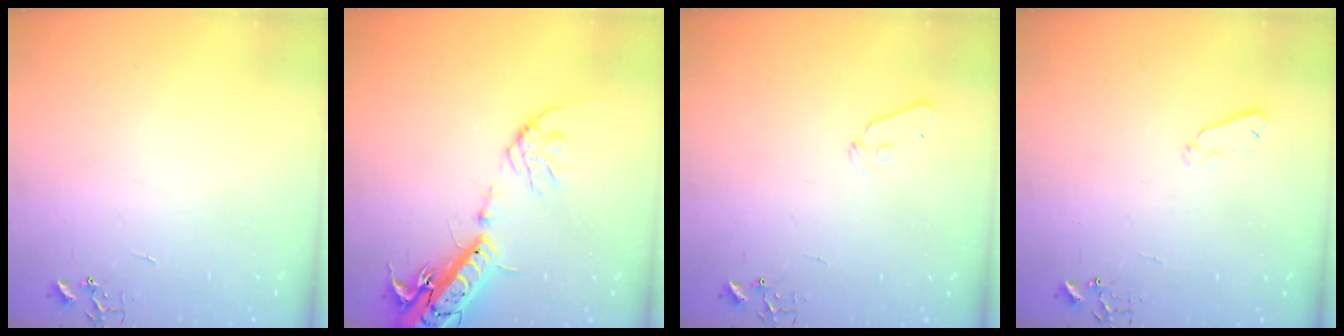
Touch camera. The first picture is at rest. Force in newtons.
{"total": 18.1, "press": 17.7, "slide": 3.8}
{"total": 4.9, "press": 4.8, "slide": 0.7}
{"total": 4.2, "press": 4.2, "slide": 0.7}